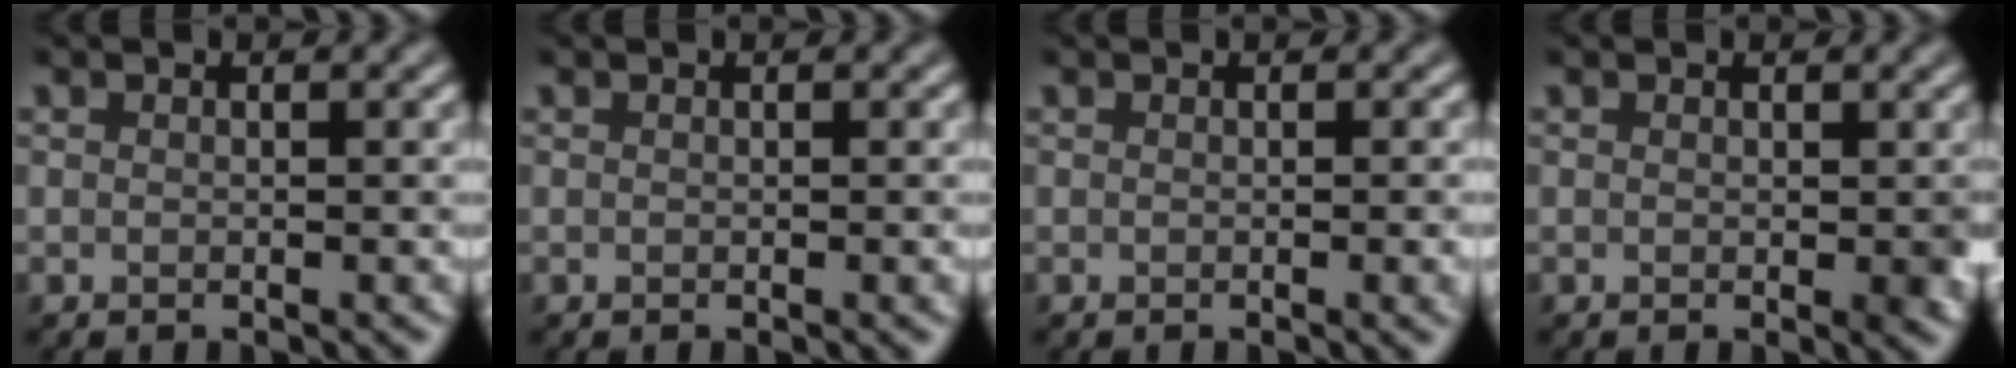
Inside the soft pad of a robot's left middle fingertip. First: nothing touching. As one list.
[{"total": 0.0}, {"total": 1.6, "force": [-0.2, 0.3, 1.6], "torque": [-0.014, -0.002, -0.003]}, {"total": 1.2, "force": [0.2, 0.7, 1.0], "torque": [-0.011, -0.003, 0.005]}]